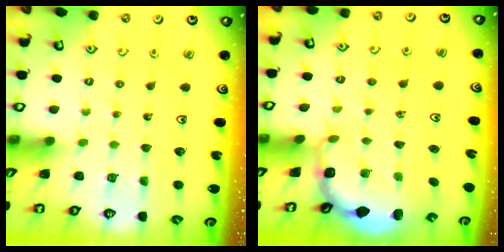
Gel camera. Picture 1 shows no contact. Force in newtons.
{"total": 2.7, "press": 2.4, "slide": 1.4}